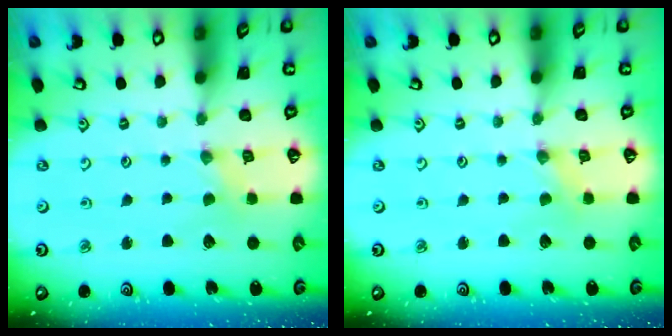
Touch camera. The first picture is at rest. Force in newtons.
{"total": 0.0}